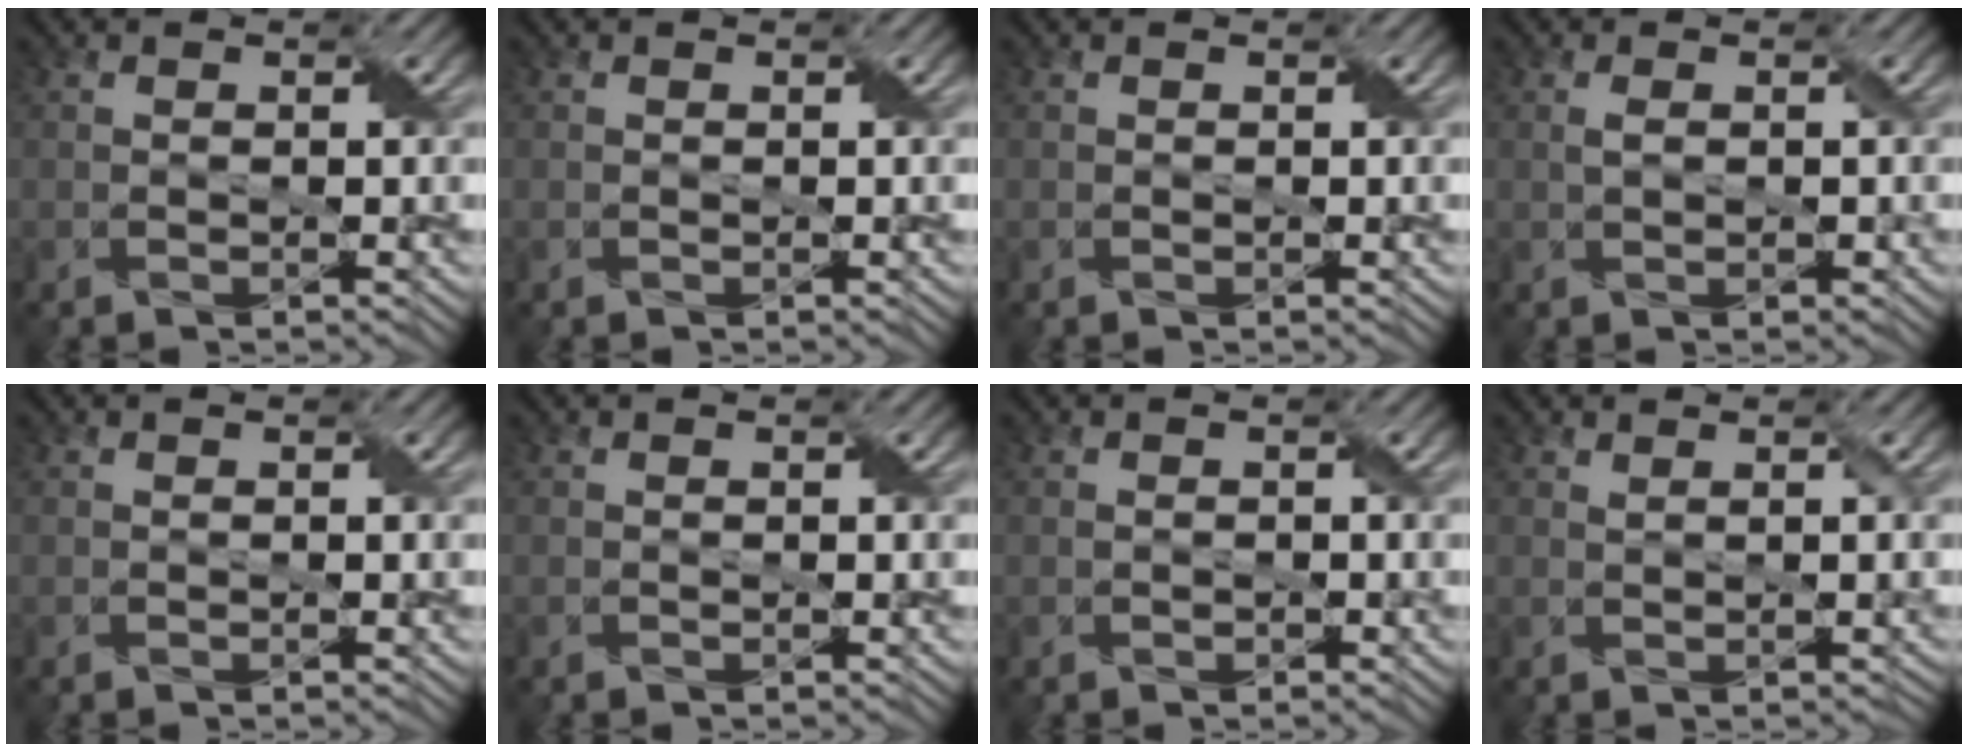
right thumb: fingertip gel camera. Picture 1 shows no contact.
{"total": 0.0}
{"total": 0.0}
{"total": 1.4, "force": [0.2, 0.7, 1.2], "torque": [-0.029, 0.003, 0.006]}
{"total": 0.0}
{"total": 0.0}
{"total": 0.5, "force": [-0.1, 0.4, 0.3], "torque": [-0.009, 0.000, 0.000]}
{"total": 0.7, "force": [0.6, 0.0, 0.5], "torque": [-0.014, 0.004, 0.011]}